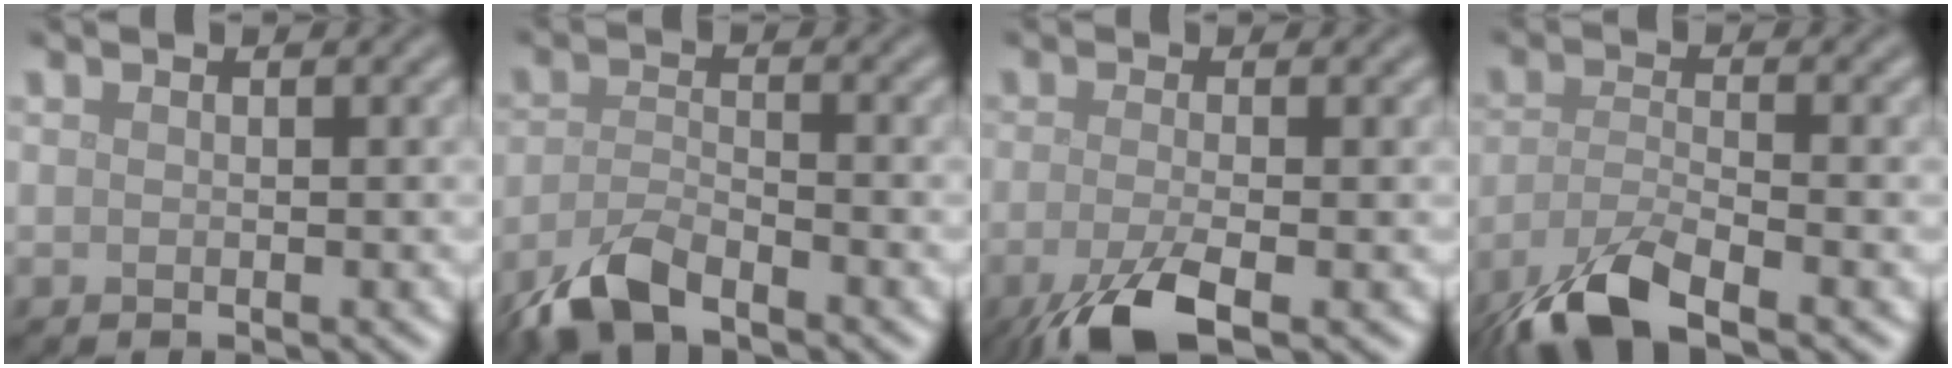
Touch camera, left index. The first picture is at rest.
{"total": 4.4, "force": [-3.5, 1.2, 2.4], "torque": [-0.052, -0.007, -0.077]}
{"total": 5.4, "force": [-2.7, 1.4, 4.4], "torque": [-0.080, -0.008, -0.060]}
{"total": 6.5, "force": [-4.4, 1.9, 4.4], "torque": [-0.091, -0.011, -0.092]}